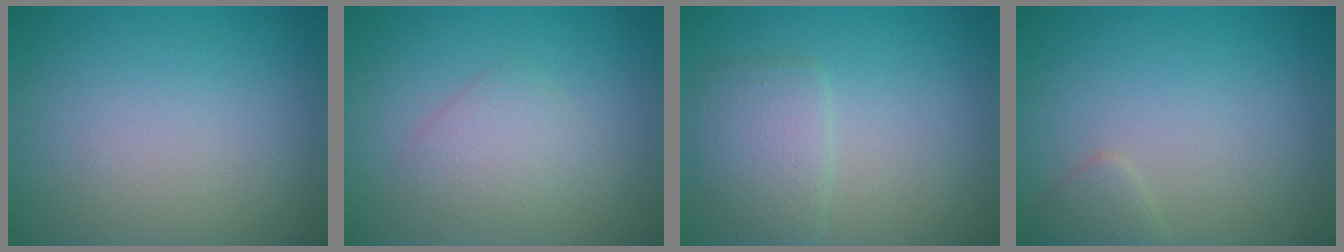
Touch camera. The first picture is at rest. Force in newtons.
{"total": 2.2, "press": 2.2, "slide": 0.1}
{"total": 3.1, "press": 3.1, "slide": 0.1}
{"total": 1.2, "press": 1.2, "slide": 0.1}